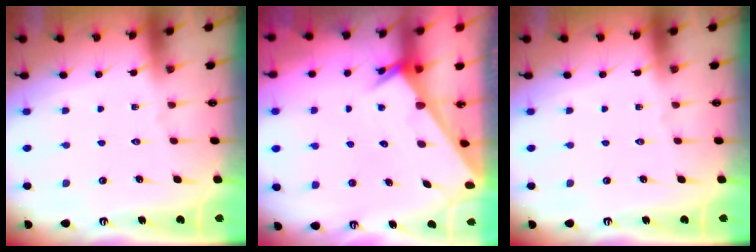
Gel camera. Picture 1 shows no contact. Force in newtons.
{"total": 2.0, "press": 2.0, "slide": 0.1}
{"total": 0.0}